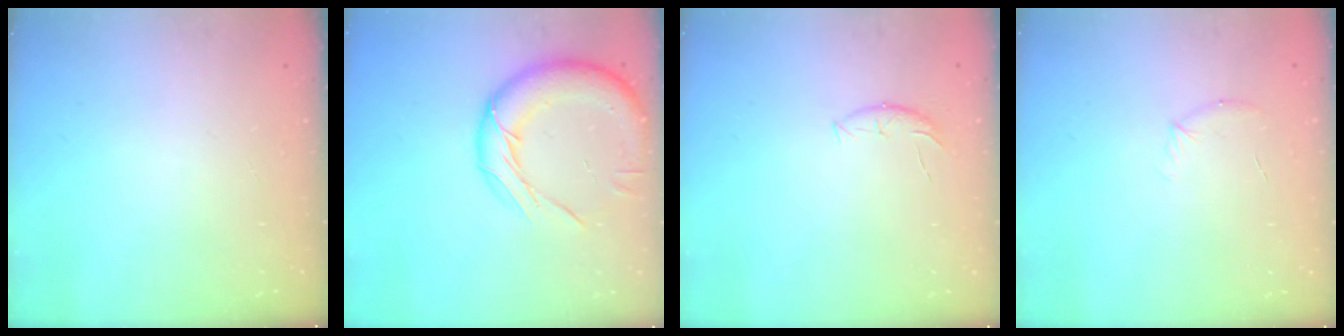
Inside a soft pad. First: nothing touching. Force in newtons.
{"total": 17.3, "press": 17.2, "slide": 1.8}
{"total": 6.0, "press": 5.8, "slide": 1.3}
{"total": 6.2, "press": 6.1, "slide": 1.3}